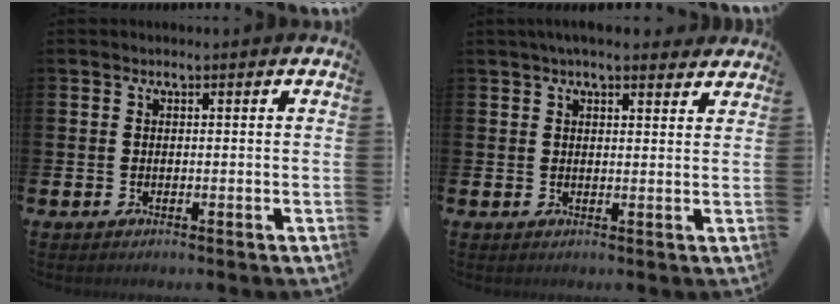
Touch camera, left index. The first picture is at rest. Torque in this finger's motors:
{"motor_torque": [0.92, -1.22, 0.09, 0.21]}